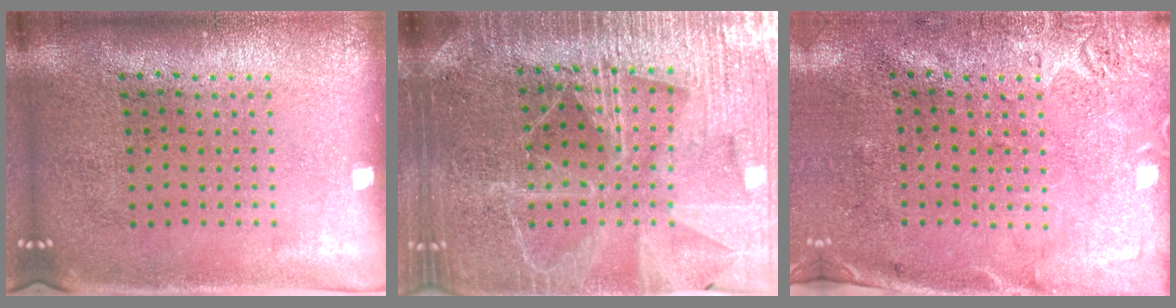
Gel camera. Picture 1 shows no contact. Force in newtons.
{"total": 4.7, "press": 4.3, "slide": 1.8}
{"total": 2.8, "press": 2.2, "slide": 1.7}